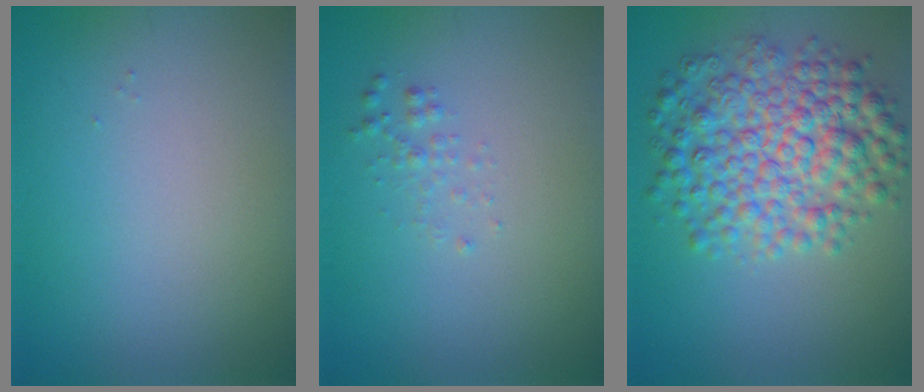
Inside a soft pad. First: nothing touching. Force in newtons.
{"total": 0.9, "press": 0.9, "slide": 0.1}
{"total": 7.6, "press": 7.6, "slide": 0.1}